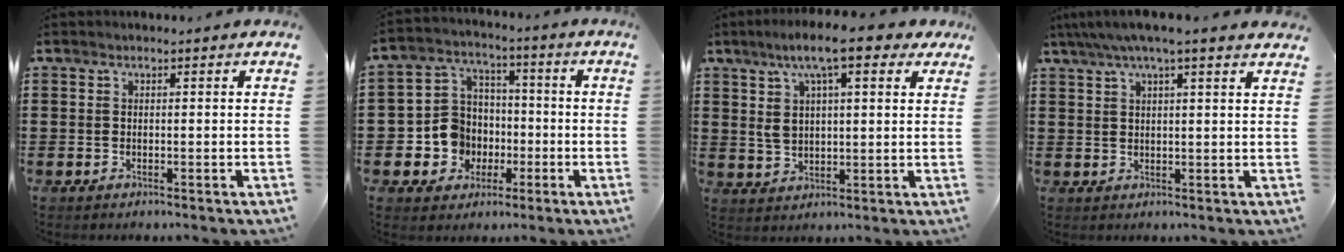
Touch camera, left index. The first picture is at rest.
{"total": 8.0, "force": [-1.6, 7.6, 1.9], "torque": [-0.083, 0.008, -0.027]}
{"total": 10.5, "force": [5.9, 3.0, 8.1], "torque": [-0.159, -0.001, 0.102]}
{"total": 4.1, "force": [3.2, -0.1, 2.7], "torque": [-0.061, -0.004, 0.055]}